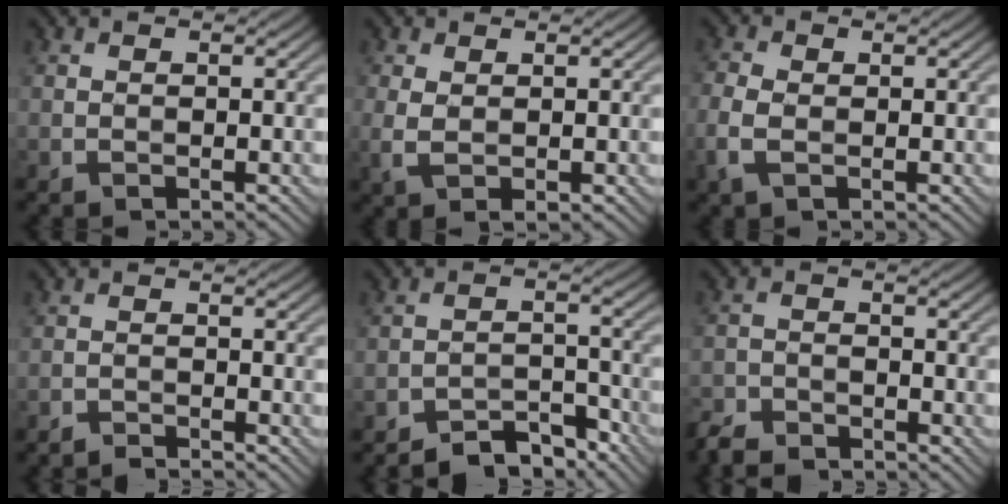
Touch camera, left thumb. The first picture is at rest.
{"total": 3.0, "force": [0.0, 1.5, 2.6], "torque": [-0.071, -0.006, 0.001]}
{"total": 3.4, "force": [-0.7, 2.1, 2.6], "torque": [-0.079, -0.002, -0.021]}
{"total": 2.0, "force": [-1.9, 0.1, 0.5], "torque": [-0.005, 0.000, -0.038]}
{"total": 6.3, "force": [-5.5, 2.1, 2.2], "torque": [-0.025, 0.007, -0.093]}
{"total": 4.1, "force": [-3.8, 1.1, 1.1], "torque": [-0.020, -0.008, -0.082]}